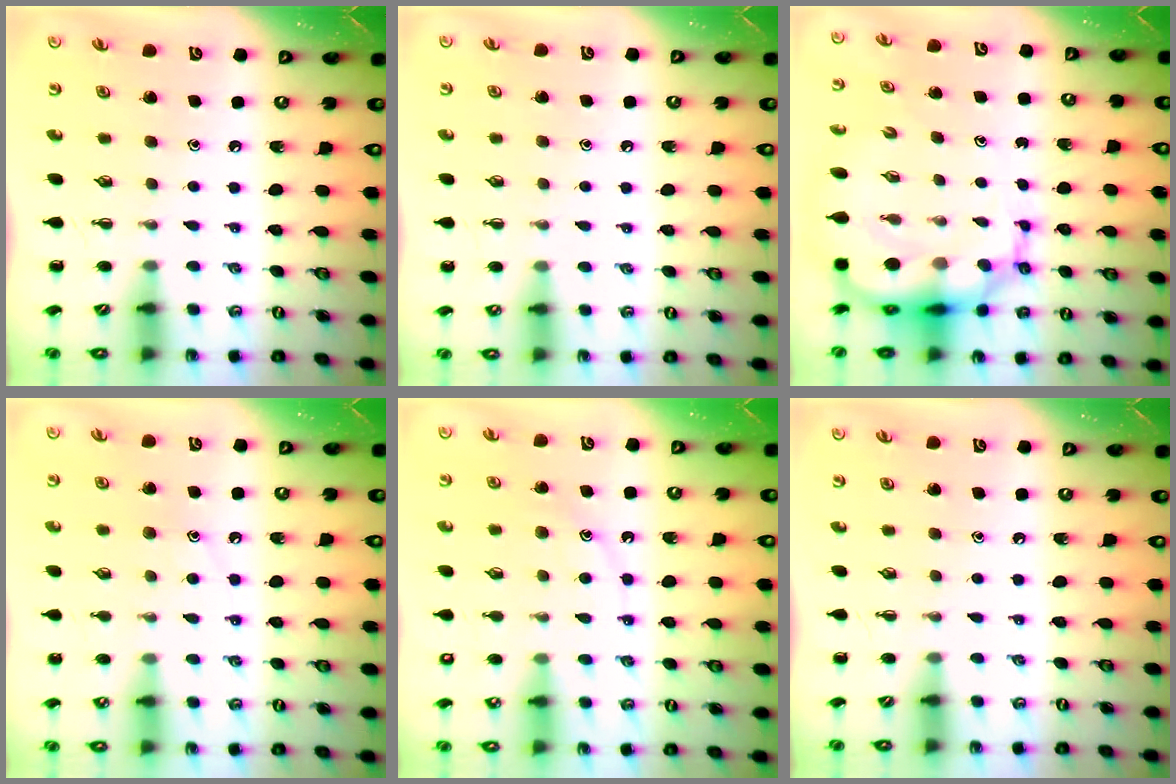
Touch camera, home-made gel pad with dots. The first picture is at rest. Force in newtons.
{"total": 5.3, "press": 5.0, "slide": 1.7}
{"total": 12.1, "press": 11.8, "slide": 3.0}
{"total": 7.0, "press": 6.9, "slide": 1.1}
{"total": 12.1, "press": 12.1, "slide": 1.0}
{"total": 0.0}